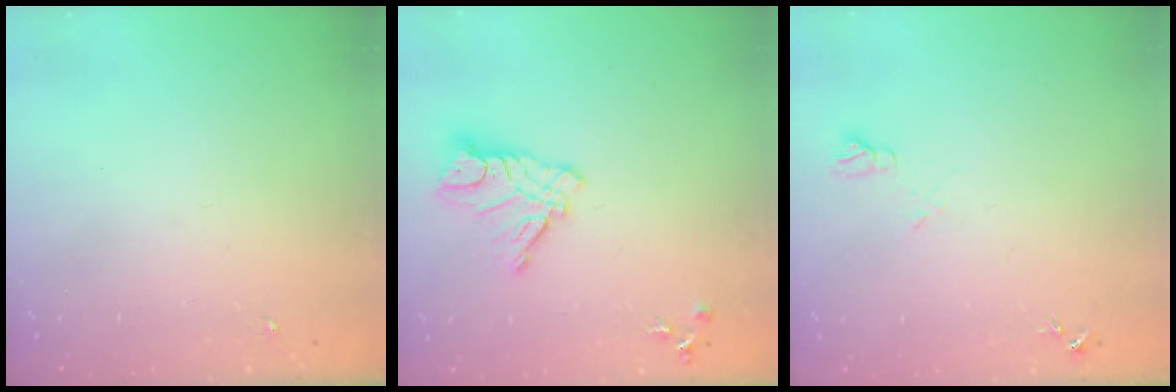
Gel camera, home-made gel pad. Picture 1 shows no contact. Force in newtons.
{"total": 11.6, "press": 11.6, "slide": 0.7}
{"total": 6.3, "press": 6.3, "slide": 0.7}